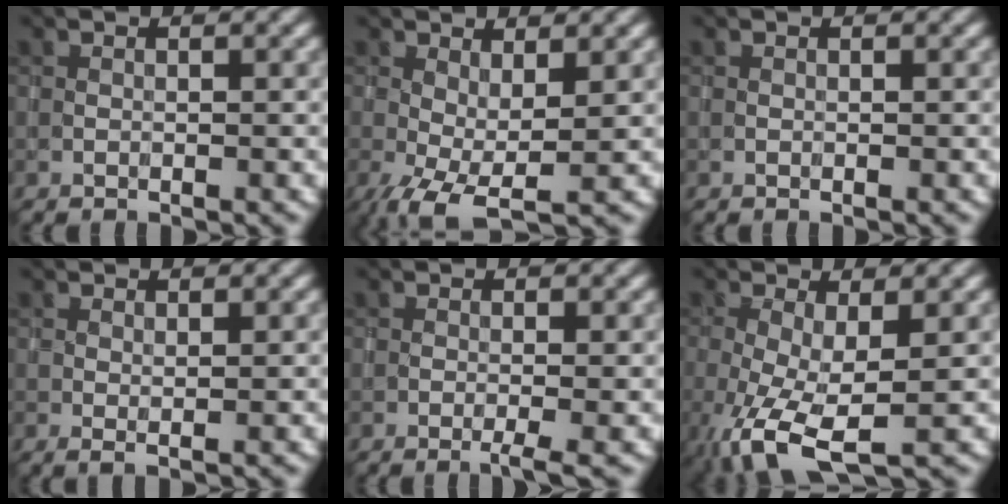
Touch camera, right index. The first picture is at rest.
{"total": 4.4, "force": [-1.3, 1.6, 3.9], "torque": [-0.085, -0.006, -0.027]}
{"total": 0.0}
{"total": 0.7, "force": [0.4, 0.1, 0.6], "torque": [-0.012, -0.002, 0.006]}
{"total": 1.7, "force": [-0.6, 0.2, 1.6], "torque": [-0.023, 0.000, -0.014]}
{"total": 6.1, "force": [-1.9, 2.1, 5.4], "torque": [-0.120, -0.013, -0.037]}